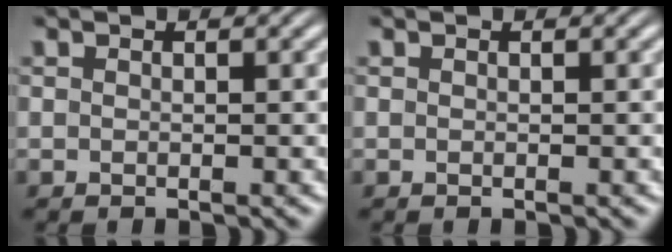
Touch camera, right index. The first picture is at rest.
{"total": 0.0}